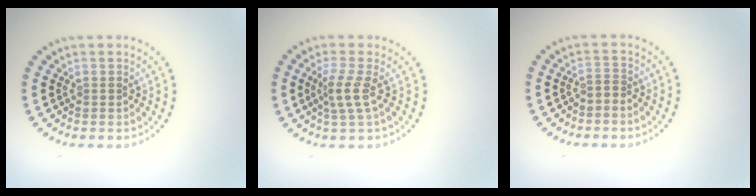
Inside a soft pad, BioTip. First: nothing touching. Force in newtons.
{"total": 2.3, "press": 1.6, "slide": 1.6}
{"total": 0.7, "press": 0.4, "slide": 0.6}